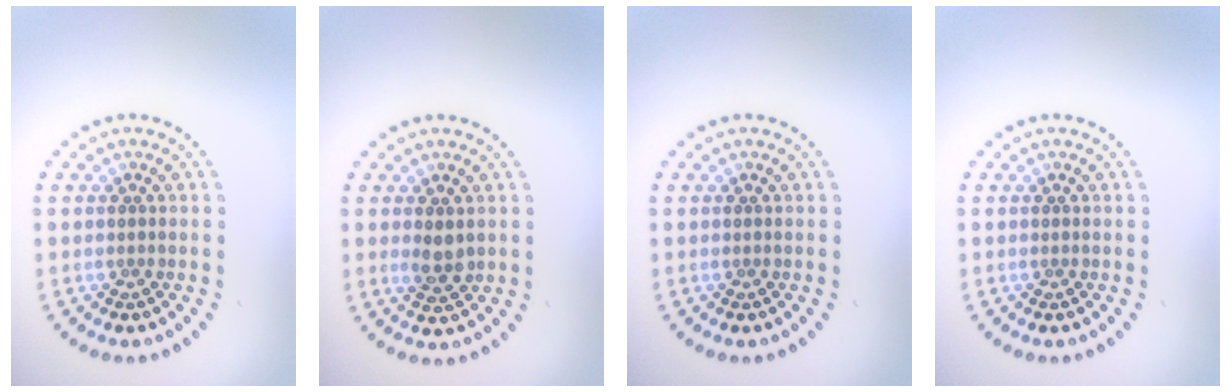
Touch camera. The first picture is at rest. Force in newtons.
{"total": 1.9, "press": 1.9, "slide": 0.4}
{"total": 0.0}
{"total": 0.0}